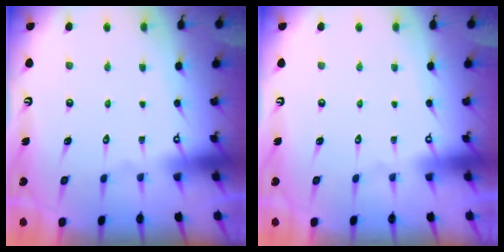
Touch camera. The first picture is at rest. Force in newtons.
{"total": 0.0}